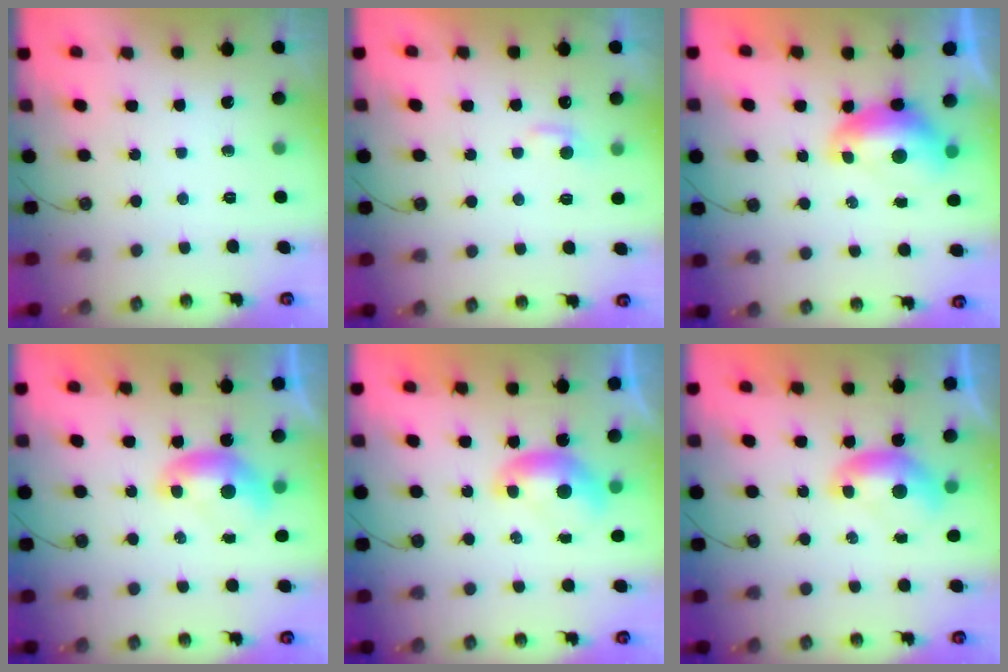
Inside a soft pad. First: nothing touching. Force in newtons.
{"total": 1.3, "press": 1.2, "slide": 0.5}
{"total": 1.2, "press": 1.1, "slide": 0.4}
{"total": 0.0}
{"total": 0.0}
{"total": 0.0}